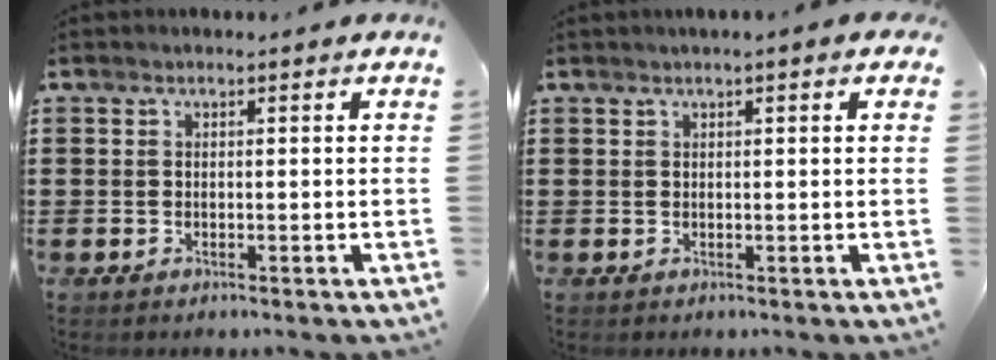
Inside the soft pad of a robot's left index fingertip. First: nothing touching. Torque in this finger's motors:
{"motor_torque": [0.52, 0.36, 0.44, 0.10]}